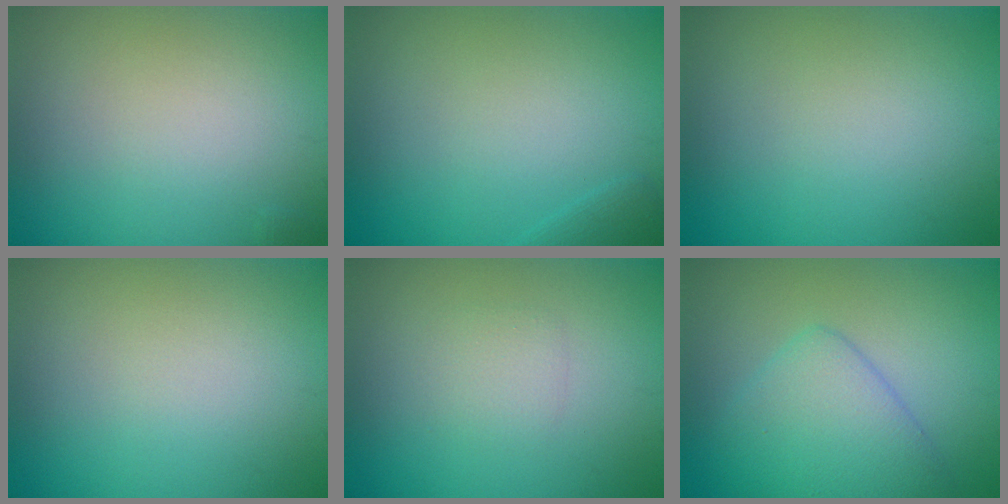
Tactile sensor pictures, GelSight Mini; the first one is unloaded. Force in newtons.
{"total": 1.1, "press": 1.1, "slide": 0.1}
{"total": 0.0}
{"total": 0.0}
{"total": 1.4, "press": 1.4, "slide": 0.1}
{"total": 5.0, "press": 5.0, "slide": 0.1}